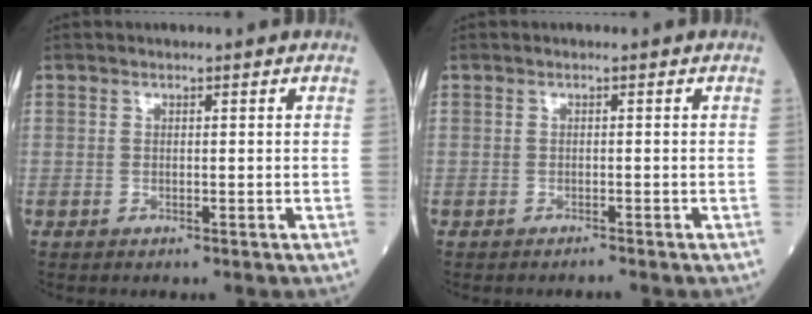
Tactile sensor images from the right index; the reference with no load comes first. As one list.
[{"total": 0.6, "force": [-0.6, -0.2, 0.1], "torque": [-0.009, -0.001, -0.006]}]